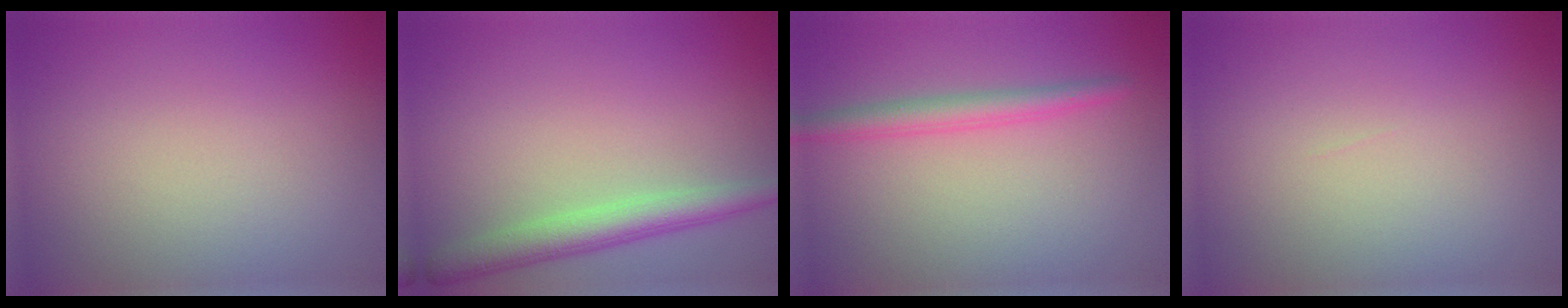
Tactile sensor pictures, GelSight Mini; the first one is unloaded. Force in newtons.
{"total": 3.8, "press": 3.8, "slide": 0.2}
{"total": 2.4, "press": 2.4, "slide": 0.2}
{"total": 0.0}